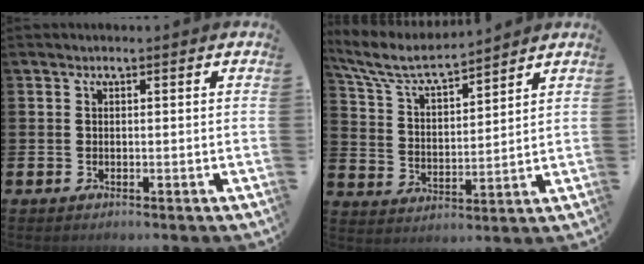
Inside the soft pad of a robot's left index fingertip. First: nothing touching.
{"total": 6.8, "force": [6.2, 1.3, 2.7], "torque": [-0.083, -0.037, 0.106]}